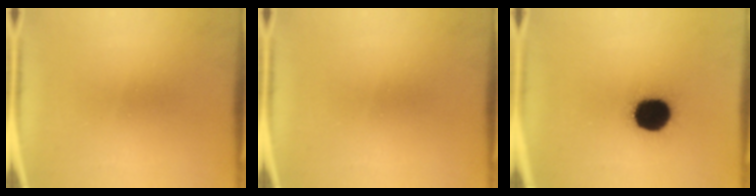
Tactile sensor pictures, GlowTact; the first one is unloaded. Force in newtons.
{"total": 0.0}
{"total": 14.5}